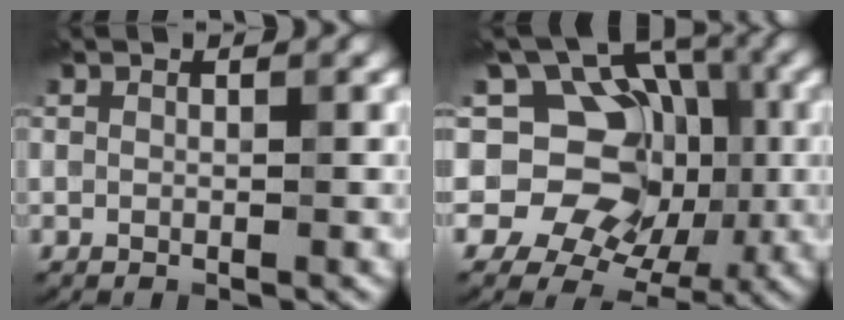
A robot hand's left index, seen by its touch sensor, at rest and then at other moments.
{"total": 11.5, "force": [1.8, 9.6, 6.1], "torque": [-0.078, 0.033, -0.001]}